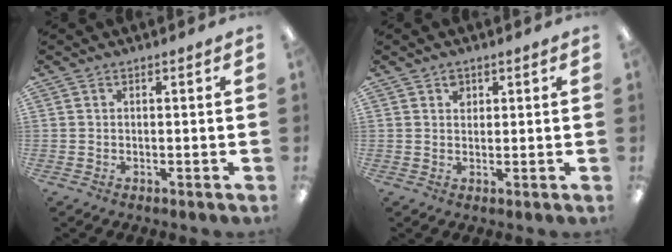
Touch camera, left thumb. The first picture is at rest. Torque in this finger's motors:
{"motor_torque": [0.08, 0.07, 0.47, -0.19, 0.00]}